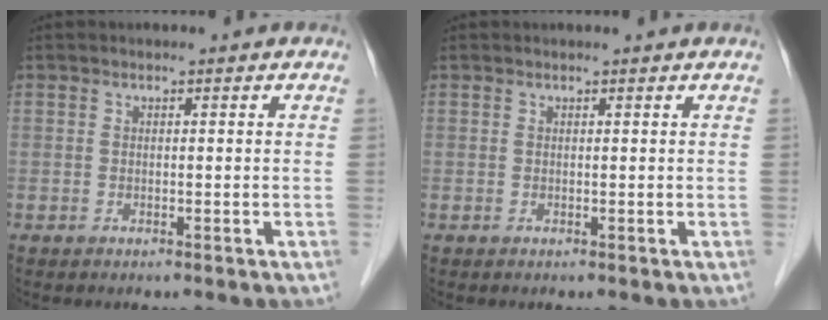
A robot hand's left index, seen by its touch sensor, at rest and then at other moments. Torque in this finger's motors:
{"motor_torque": [-0.05, -0.05, 0.02, -0.01]}